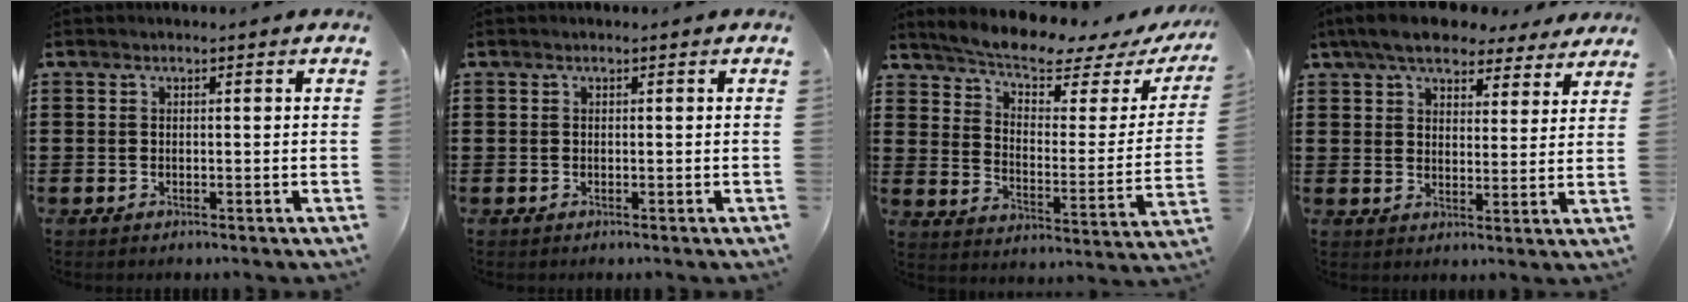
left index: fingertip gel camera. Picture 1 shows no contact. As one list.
[{"total": 0.0}, {"total": 5.8, "force": [5.2, 0.5, 2.5], "torque": [-0.070, -0.039, 0.083]}, {"total": 7.5, "force": [6.6, 2.1, 2.9], "torque": [-0.074, -0.013, 0.120]}]